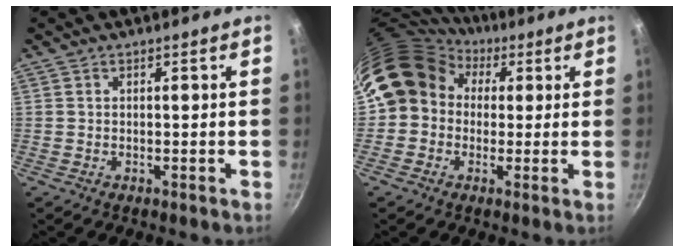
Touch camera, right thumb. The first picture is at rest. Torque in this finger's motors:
{"motor_torque": [0.67, 2.44, 0.87, -0.71, 0.33]}